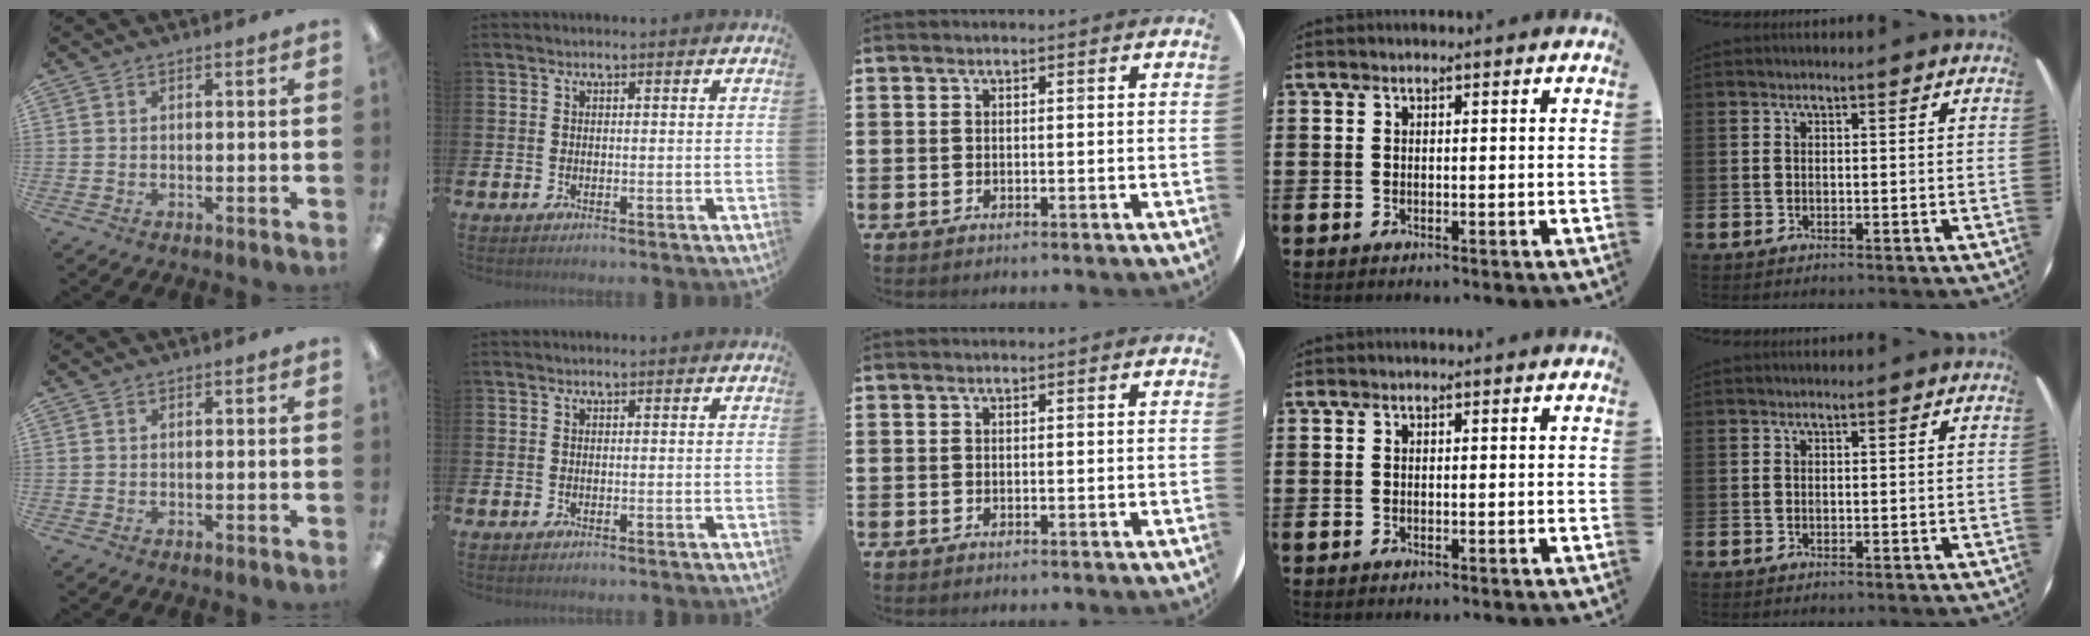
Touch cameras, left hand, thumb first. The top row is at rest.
{}